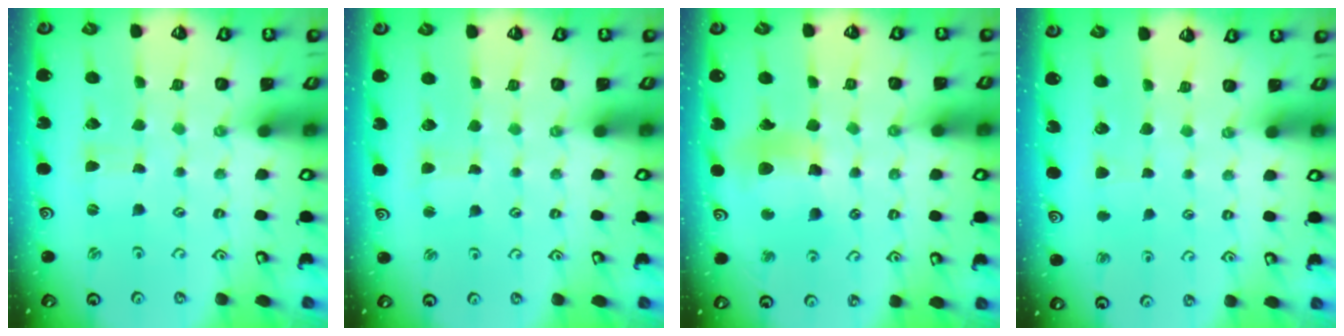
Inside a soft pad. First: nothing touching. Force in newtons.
{"total": 2.3, "press": 2.3, "slide": 0.4}
{"total": 12.2, "press": 12.1, "slide": 1.8}
{"total": 3.5, "press": 3.5, "slide": 0.6}